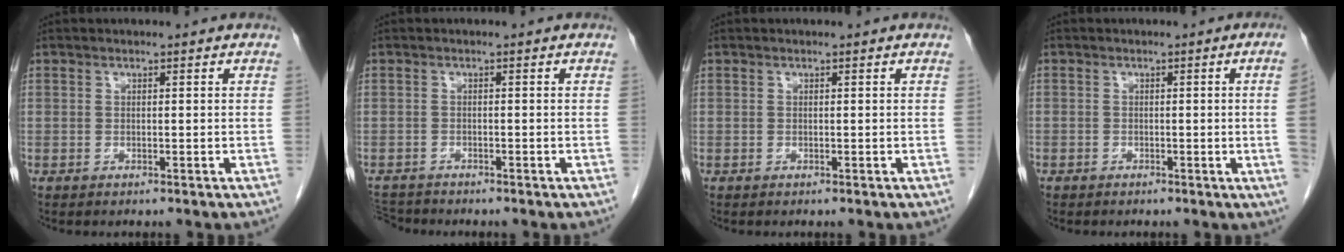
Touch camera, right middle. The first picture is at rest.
{"total": 2.8, "force": [-2.8, 0.3, -0.3], "torque": [0.004, -0.013, -0.050]}
{"total": 0.0}
{"total": 3.0, "force": [-0.4, -1.0, 2.8], "torque": [-0.028, -0.002, -0.006]}